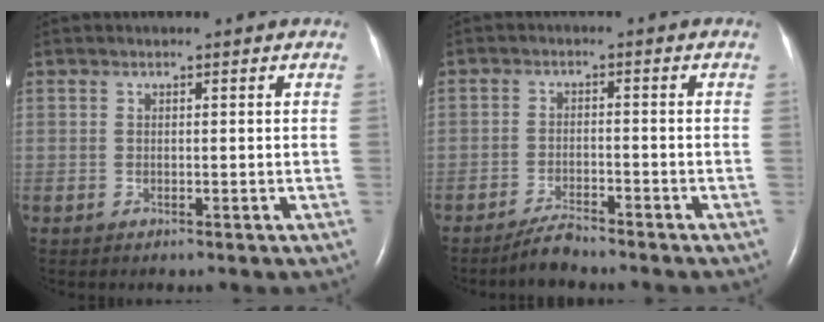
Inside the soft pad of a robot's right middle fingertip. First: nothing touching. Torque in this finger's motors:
{"motor_torque": [0.64, -0.64, 0.12, 0.01]}